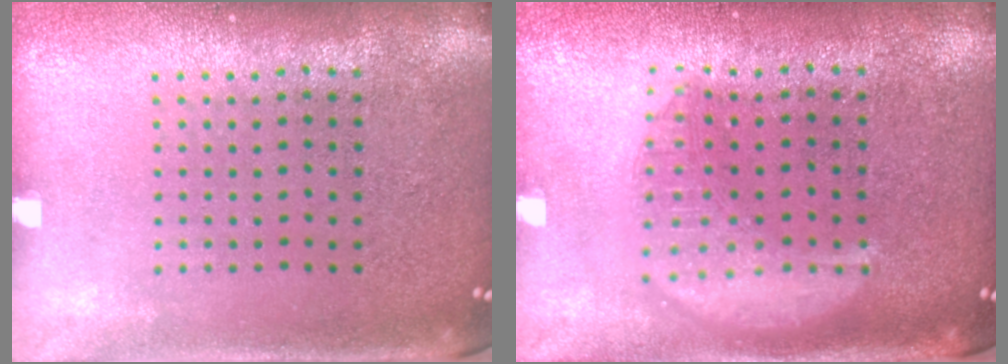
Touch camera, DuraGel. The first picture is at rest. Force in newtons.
{"total": 3.0, "press": 3.0, "slide": 0.4}